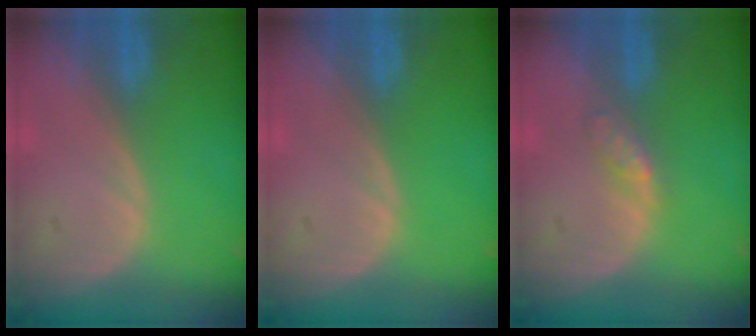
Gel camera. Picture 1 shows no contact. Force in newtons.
{"total": 0.0}
{"total": 2.4, "press": 2.4, "slide": 0.2}